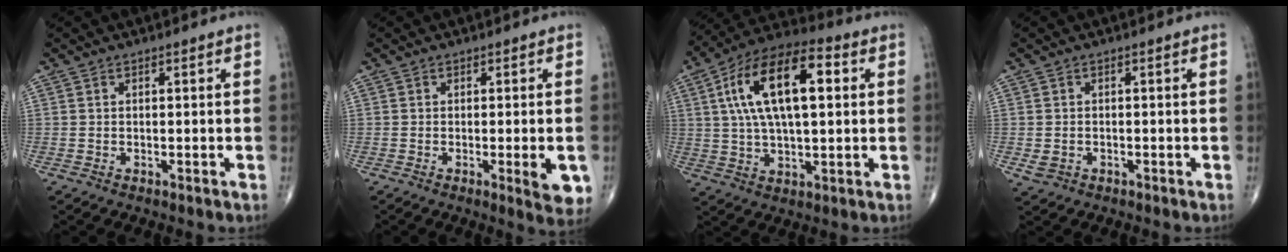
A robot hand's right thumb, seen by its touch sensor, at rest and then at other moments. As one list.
[{"total": 5.4, "force": [-1.4, 1.4, 5.1], "torque": [-0.057, -0.009, -0.015]}, {"total": 18.8, "force": [4.4, 8.4, 16.2], "torque": [-0.277, 0.022, 0.068]}, {"total": 2.1, "force": [-0.6, 1.7, 1.0], "torque": [-0.017, 0.002, -0.004]}]